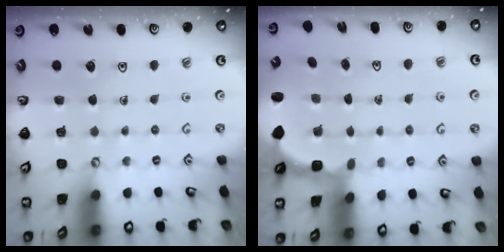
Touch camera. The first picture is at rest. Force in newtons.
{"total": 2.6, "press": 2.0, "slide": 1.7}